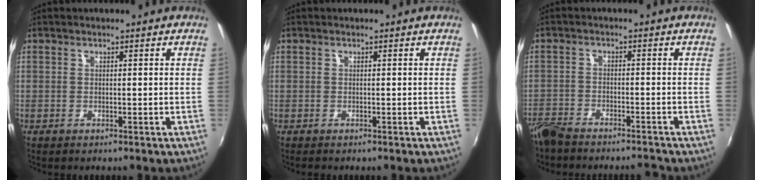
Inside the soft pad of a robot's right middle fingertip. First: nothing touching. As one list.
[{"total": 0.0}, {"total": 7.3, "force": [-6.8, 1.6, 2.2], "torque": [-0.069, -0.011, -0.120]}]